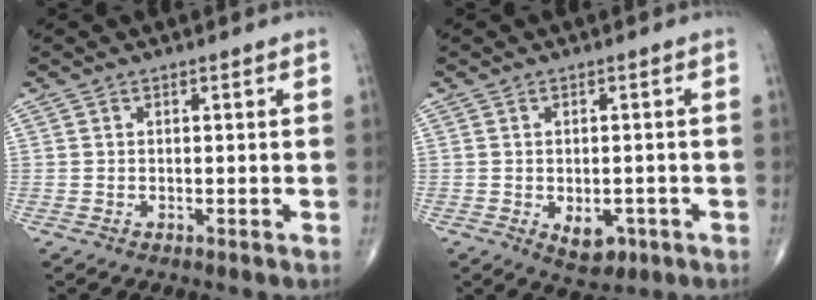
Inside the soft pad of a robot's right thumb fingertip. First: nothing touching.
{"total": 5.2, "force": [-1.7, 3.2, 3.6], "torque": [-0.037, 0.003, -0.013]}